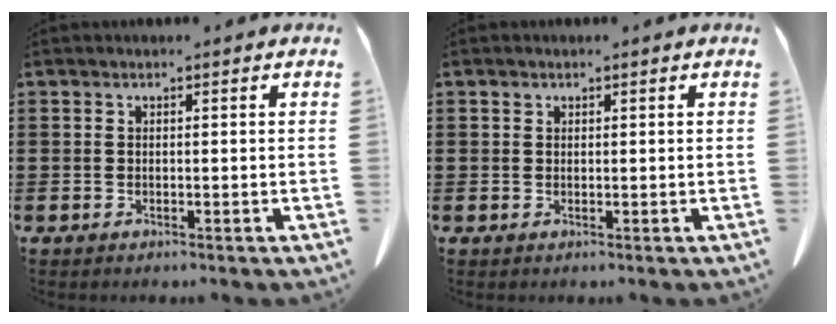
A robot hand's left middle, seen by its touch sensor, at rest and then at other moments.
{"total": 0.7, "force": [0.4, 0.6, 0.1], "torque": [-0.005, 0.000, 0.010]}